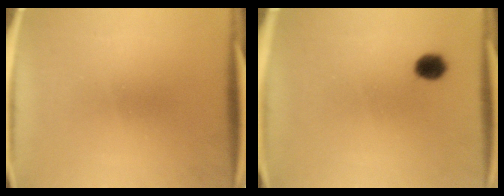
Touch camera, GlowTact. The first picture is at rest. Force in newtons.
{"total": 4.4}